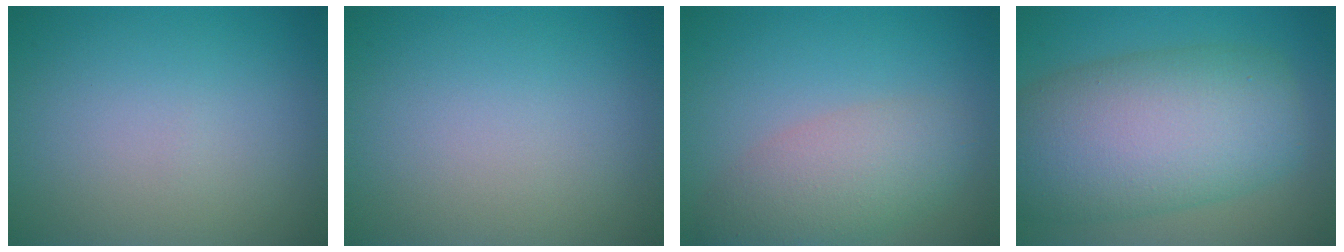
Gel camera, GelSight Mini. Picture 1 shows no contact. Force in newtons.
{"total": 0.0}
{"total": 4.7, "press": 4.7, "slide": 0.3}
{"total": 11.3, "press": 11.3, "slide": 0.3}